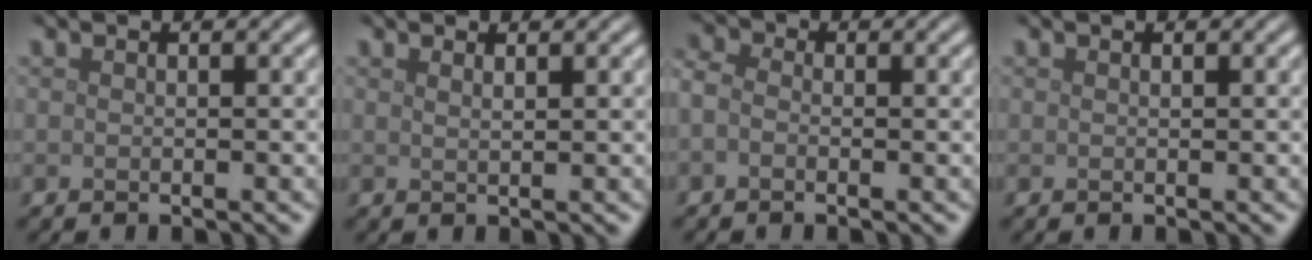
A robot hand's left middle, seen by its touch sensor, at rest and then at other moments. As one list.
[{"total": 0.8, "force": [0.6, 0.2, 0.5], "torque": [0.001, 0.000, 0.006]}, {"total": 2.0, "force": [-0.4, 1.5, 1.2], "torque": [-0.032, 0.004, -0.023]}, {"total": 0.0}]